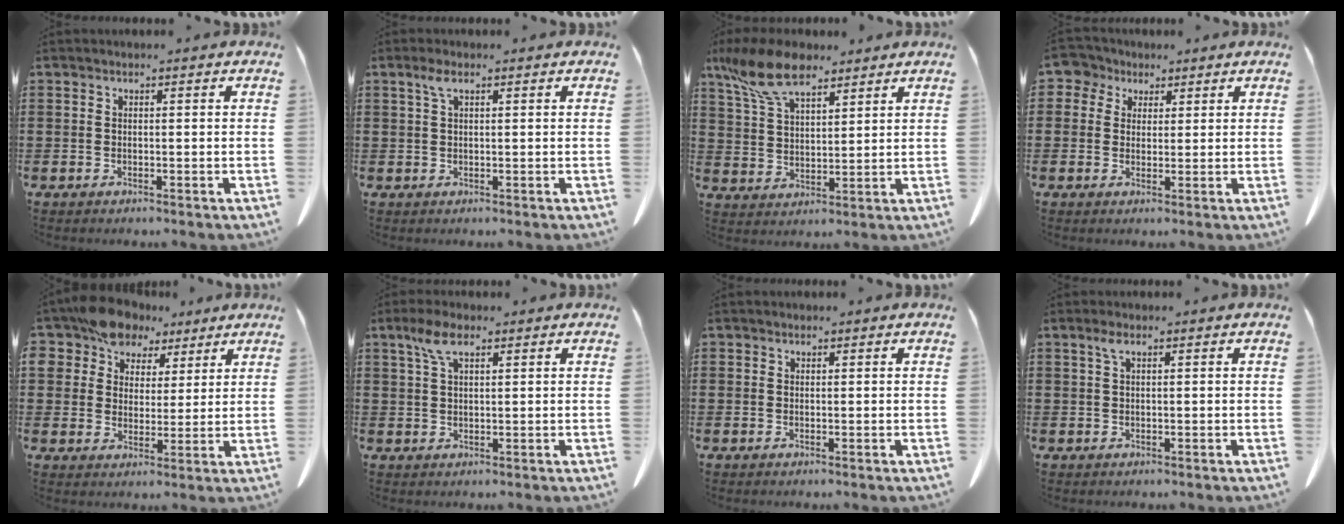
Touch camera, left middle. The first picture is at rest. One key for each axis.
{"total": 2.3, "fx": 1.1, "fy": 0.7, "fz": 2.0, "tx": -0.043, "ty": 0.004, "tz": 0.018}
{"total": 10.4, "fx": 7.3, "fy": 4.2, "fz": 6.1, "tx": -0.144, "ty": -0.011, "tz": 0.137}
{"total": 4.0, "fx": 2.1, "fy": 3.2, "fz": 0.8, "tx": -0.037, "ty": 0.006, "tz": 0.036}
{"total": 8.7, "fx": 7.0, "fy": 4.9, "fz": 1.8, "tx": -0.069, "ty": -0.016, "tz": 0.134}
{"total": 4.7, "fx": 2.5, "fy": 1.8, "fz": 3.6, "tx": -0.080, "ty": 0.007, "tz": 0.045}
{"total": 0.6, "fx": 0.4, "fy": 0.4, "fz": 0.1, "tx": -0.002, "ty": 0.002, "tz": 0.008}
{"total": 1.8, "fx": 0.8, "fy": 0.6, "fz": 1.6, "tx": -0.034, "ty": 0.003, "tz": 0.013}